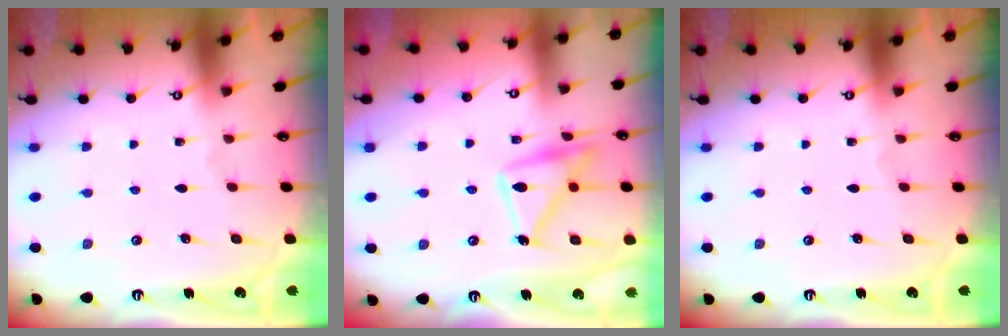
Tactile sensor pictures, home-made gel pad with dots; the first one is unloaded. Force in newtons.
{"total": 15.8, "press": 15.7, "slide": 0.9}
{"total": 0.0}